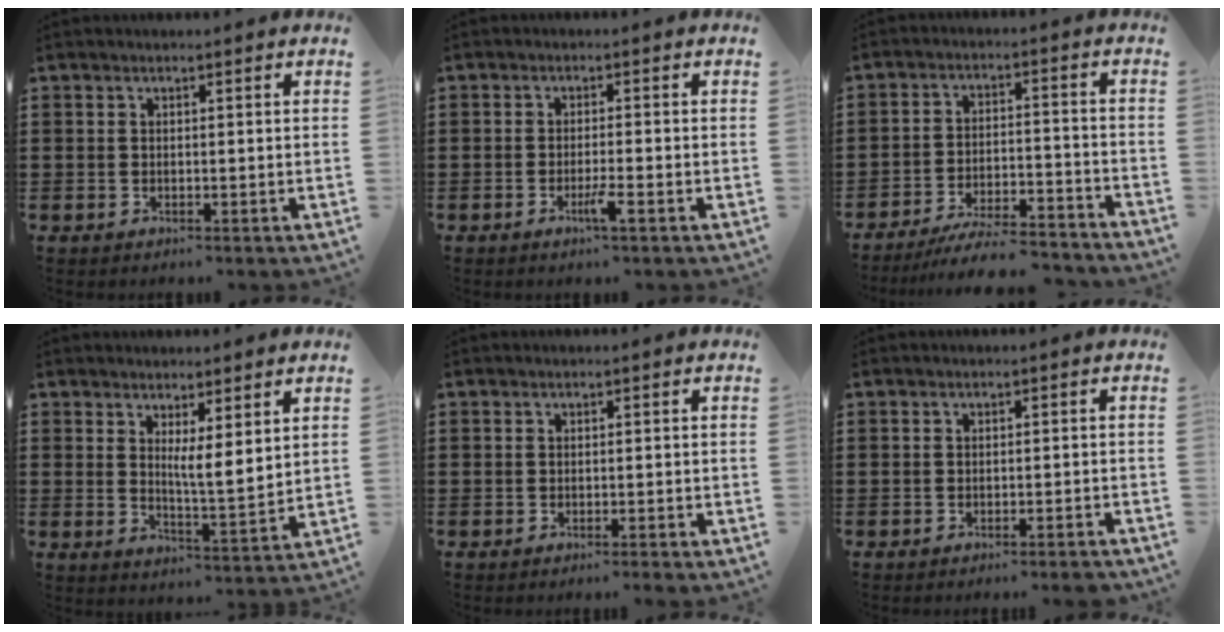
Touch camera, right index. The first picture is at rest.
{"total": 2.8, "force": [-1.5, 0.0, 2.4], "torque": [-0.046, -0.008, -0.029]}
{"total": 7.0, "force": [-6.5, 0.6, 2.4], "torque": [-0.038, 0.007, -0.124]}
{"total": 4.4, "force": [2.6, 0.4, 3.5], "torque": [-0.059, -0.018, 0.041]}
{"total": 0.7, "force": [-0.6, -0.1, 0.4], "torque": [-0.007, -0.002, -0.011]}
{"total": 1.5, "force": [-1.3, -0.3, 0.7], "torque": [-0.013, -0.002, -0.024]}